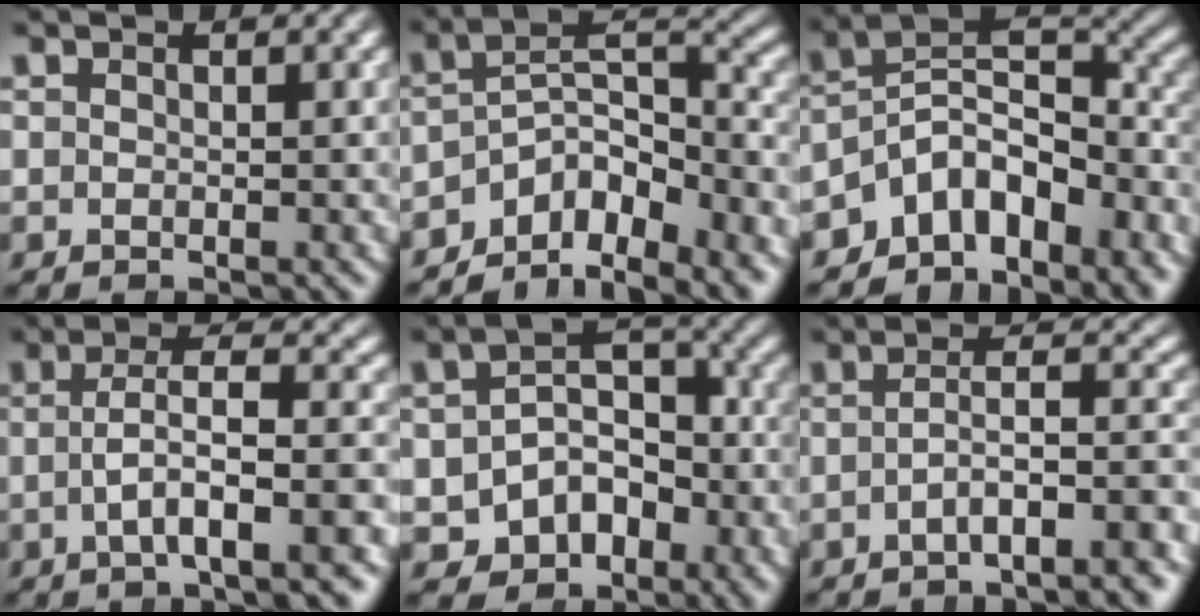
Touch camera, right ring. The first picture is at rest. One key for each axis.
{"total": 9.5, "fx": -4.7, "fy": 5.7, "fz": 6.0, "tx": -0.087, "ty": -0.028, "tz": -0.071}
{"total": 13.3, "fx": -5.7, "fy": 8.8, "fz": 8.1, "tx": -0.138, "ty": -0.033, "tz": -0.084}
{"total": 4.7, "fx": -1.1, "fy": 0.7, "fz": 4.5, "tx": -0.068, "ty": 0.004, "tz": -0.014}
{"total": 9.8, "fx": -3.9, "fy": 8.0, "fz": 4.1, "tx": -0.090, "ty": -0.043, "tz": -0.050}
{"total": 4.7, "fx": -3.1, "fy": 0.6, "fz": 3.5, "tx": -0.046, "ty": -0.006, "tz": -0.043}